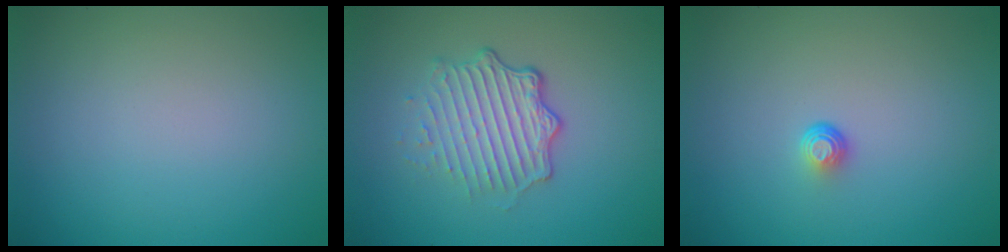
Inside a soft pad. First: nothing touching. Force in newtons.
{"total": 4.8, "press": 3.3, "slide": 3.4}
{"total": 1.0, "press": 0.6, "slide": 0.8}